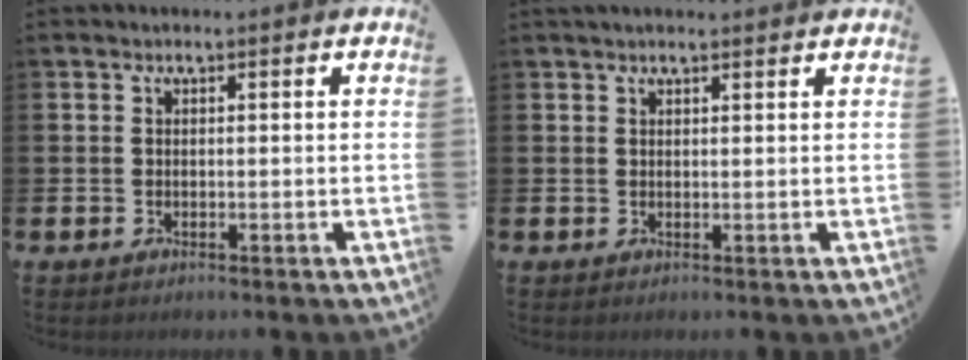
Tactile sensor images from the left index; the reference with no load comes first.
{"total": 1.4, "force": [1.3, 0.2, 0.5], "torque": [-0.007, 0.001, 0.022]}